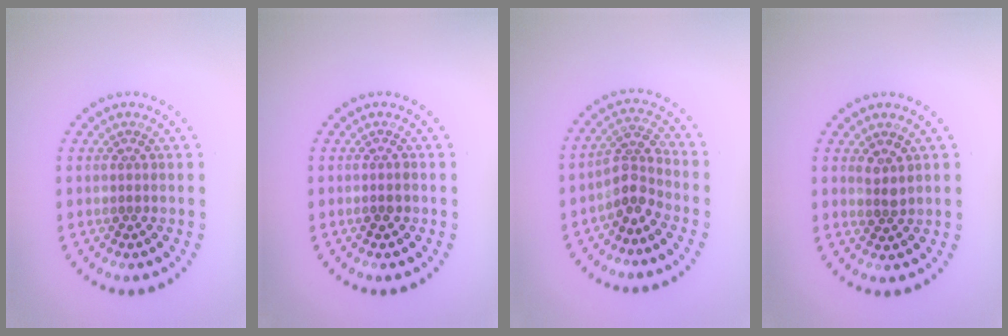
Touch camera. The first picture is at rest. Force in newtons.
{"total": 1.0, "press": 1.0, "slide": 0.3}
{"total": 3.0, "press": 2.3, "slide": 1.9}
{"total": 1.6, "press": 1.3, "slide": 0.9}